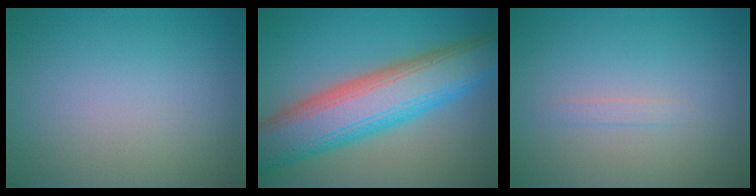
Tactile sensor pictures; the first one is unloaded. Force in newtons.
{"total": 10.5, "press": 10.5, "slide": 0.3}
{"total": 0.7, "press": 0.7, "slide": 0.0}